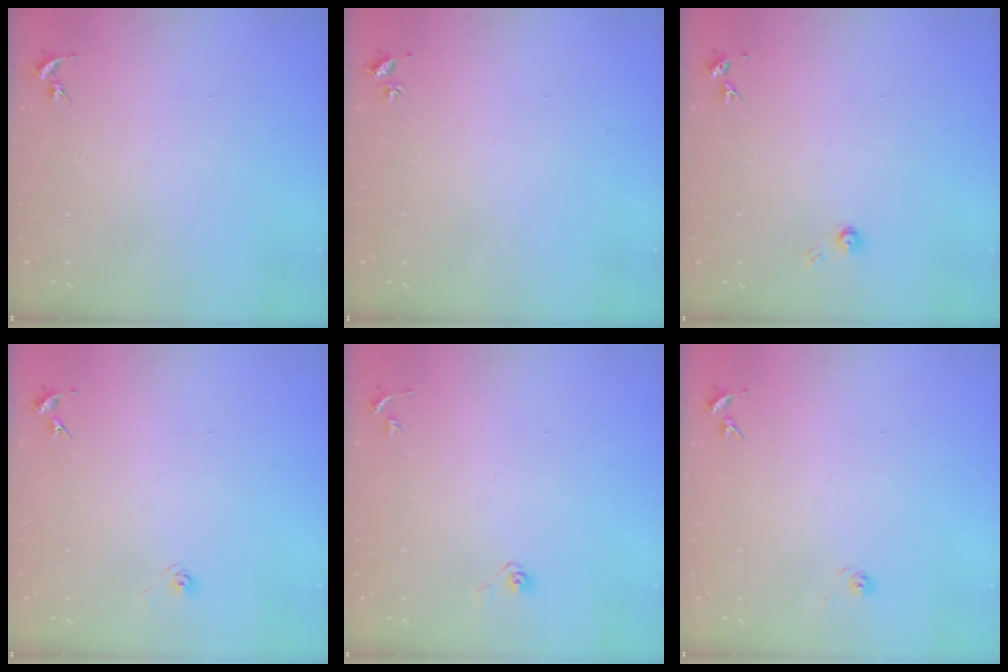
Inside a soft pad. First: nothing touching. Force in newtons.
{"total": 2.0, "press": 2.0, "slide": 0.3}
{"total": 3.7, "press": 3.7, "slide": 0.4}
{"total": 3.2, "press": 2.6, "slide": 1.8}
{"total": 3.6, "press": 3.0, "slide": 2.1}
{"total": 5.8, "press": 5.8, "slide": 0.5}